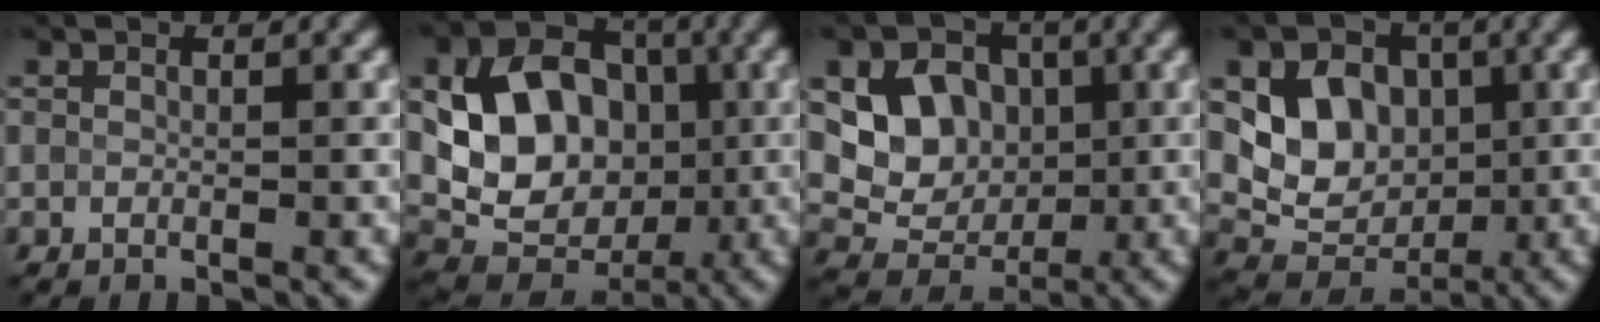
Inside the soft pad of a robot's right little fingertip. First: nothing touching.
{"total": 10.1, "force": [0.5, 7.9, 6.3], "torque": [-0.112, -0.003, 0.006]}
{"total": 6.7, "force": [1.3, 5.7, 3.3], "torque": [-0.048, 0.003, 0.013]}
{"total": 6.5, "force": [1.3, 5.4, 3.4], "torque": [-0.051, -0.003, 0.015]}